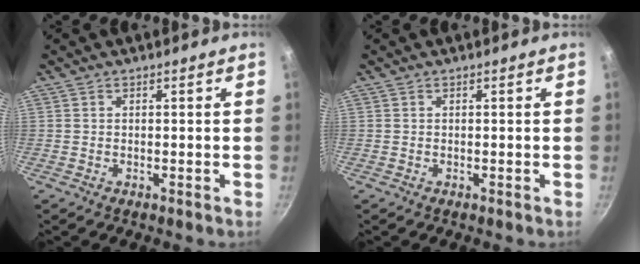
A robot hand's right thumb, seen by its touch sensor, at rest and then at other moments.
{"total": 0.0}